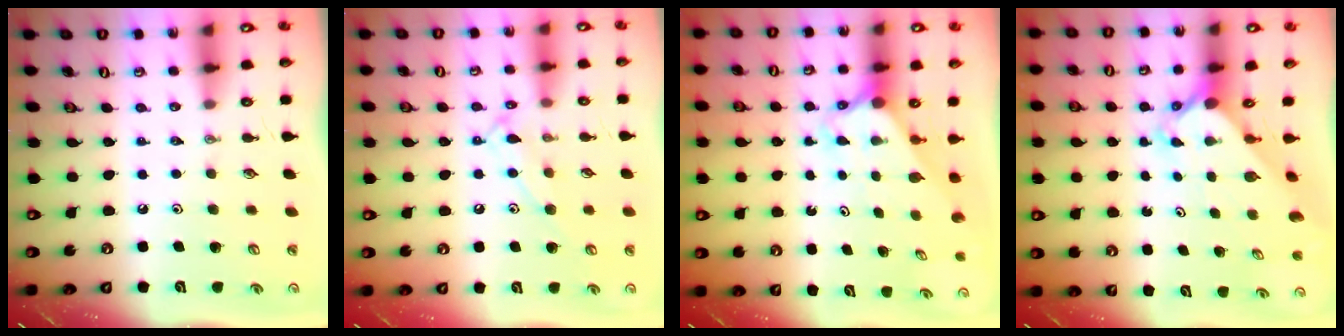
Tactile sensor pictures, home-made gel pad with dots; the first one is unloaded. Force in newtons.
{"total": 10.8, "press": 10.8, "slide": 0.8}
{"total": 2.7, "press": 2.7, "slide": 0.1}
{"total": 2.3, "press": 2.3, "slide": 0.1}